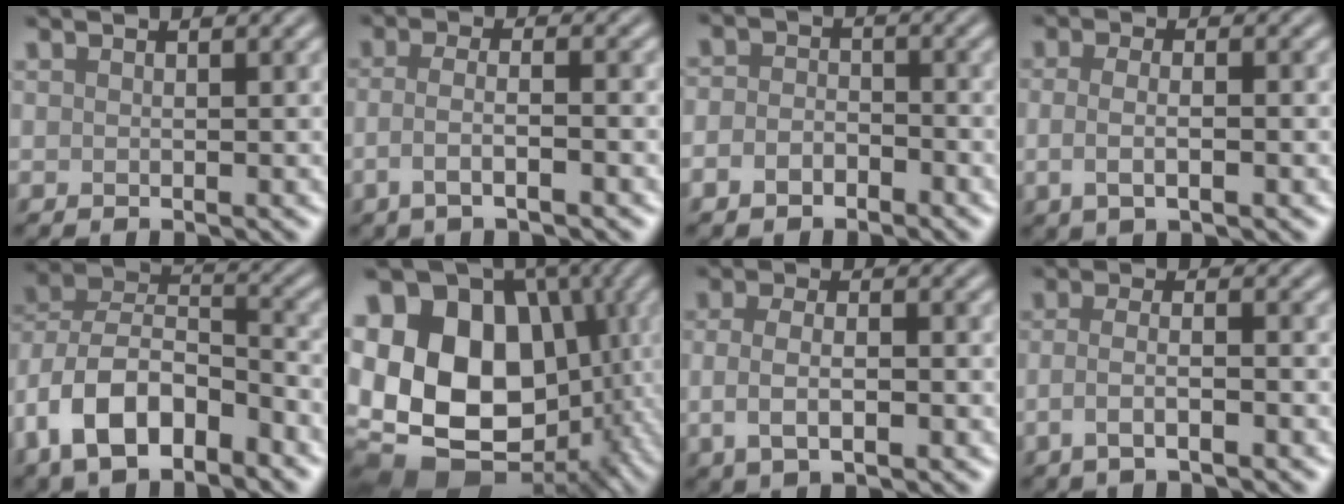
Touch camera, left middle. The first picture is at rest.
{"total": 3.3, "force": [-1.3, 1.0, 2.9], "torque": [-0.052, -0.002, -0.033]}
{"total": 2.5, "force": [-1.5, 1.8, 1.1], "torque": [-0.017, 0.004, -0.037]}
{"total": 3.0, "force": [-0.4, 1.2, 2.7], "torque": [-0.050, -0.007, -0.008]}
{"total": 10.2, "force": [-4.9, 5.6, 6.9], "torque": [-0.123, 0.009, -0.100]}
{"total": 19.0, "force": [-1.2, 14.6, 12.0], "torque": [-0.219, -0.008, -0.005]}
{"total": 4.1, "force": [-0.6, 1.8, 3.6], "torque": [-0.068, -0.008, -0.009]}
{"total": 2.9, "force": [-1.2, 1.0, 2.5], "torque": [-0.048, -0.001, -0.030]}